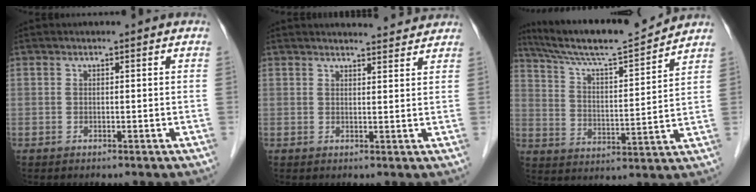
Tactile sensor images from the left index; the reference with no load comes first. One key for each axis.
{"total": 5.7, "fx": 5.6, "fy": 0.6, "fz": 0.9, "tx": -0.013, "ty": 0.009, "tz": 0.060}
{"total": 14.4, "fx": 13.5, "fy": -0.4, "fz": 5.0, "tx": -0.098, "ty": 0.001, "tz": 0.223}